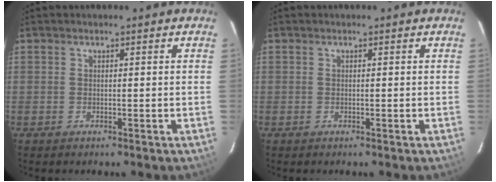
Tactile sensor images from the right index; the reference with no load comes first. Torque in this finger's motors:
{"motor_torque": [-0.02, 0.00, 0.00, 0.00]}